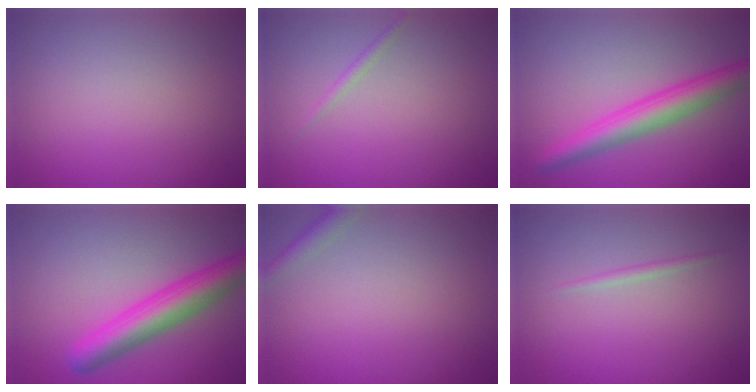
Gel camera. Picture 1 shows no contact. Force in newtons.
{"total": 0.7, "press": 0.7, "slide": 0.1}
{"total": 4.5, "press": 4.5, "slide": 0.1}
{"total": 5.7, "press": 5.7, "slide": 0.2}
{"total": 1.6, "press": 1.6, "slide": 0.1}
{"total": 0.7, "press": 0.7, "slide": 0.1}